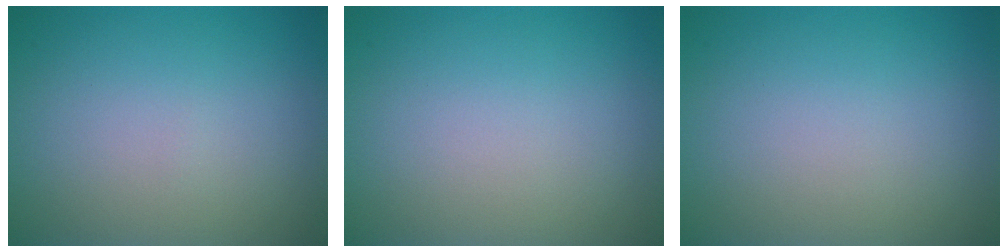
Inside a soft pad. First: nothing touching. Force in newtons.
{"total": 0.0}
{"total": 0.0}